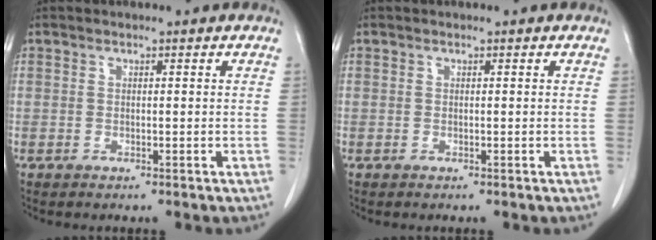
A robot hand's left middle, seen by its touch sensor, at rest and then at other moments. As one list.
[{"total": 0.0}]